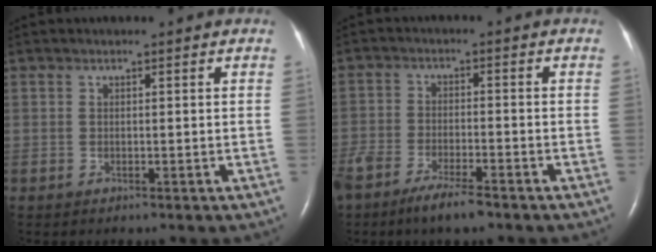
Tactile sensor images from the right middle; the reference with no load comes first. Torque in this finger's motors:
{"motor_torque": [0.50, -0.43, 0.15, 0.11]}